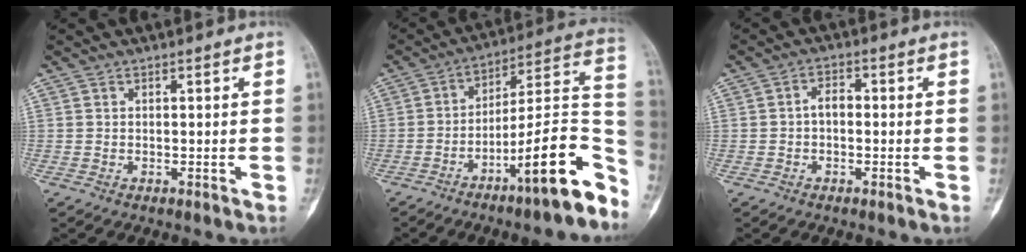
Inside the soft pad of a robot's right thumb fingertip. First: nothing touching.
{"total": 18.8, "force": [-10.0, 3.5, 15.5], "torque": [-0.205, 0.077, -0.153]}
{"total": 2.8, "force": [-0.4, 1.8, 2.1], "torque": [-0.030, 0.015, -0.013]}